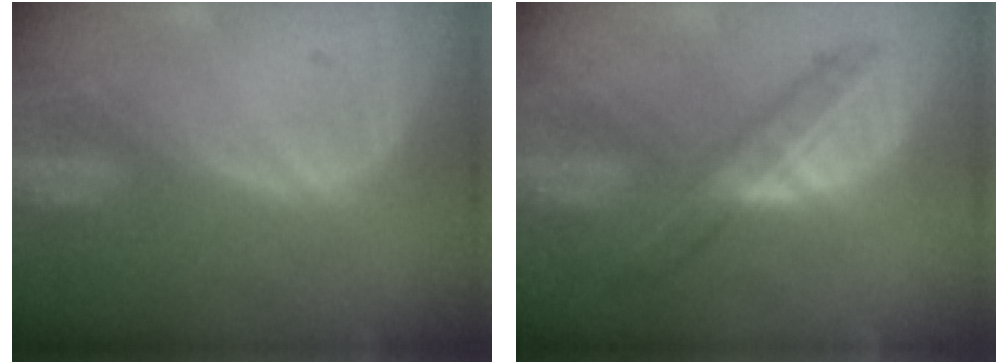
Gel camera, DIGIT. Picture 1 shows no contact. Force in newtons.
{"total": 6.3, "press": 6.2, "slide": 1.2}